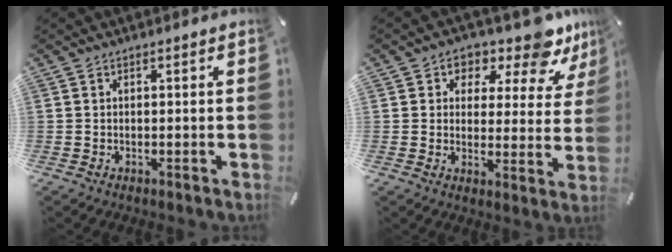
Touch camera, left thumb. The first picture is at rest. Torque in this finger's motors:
{"motor_torque": [0.18, 0.11, 0.16, -0.20, 0.00]}